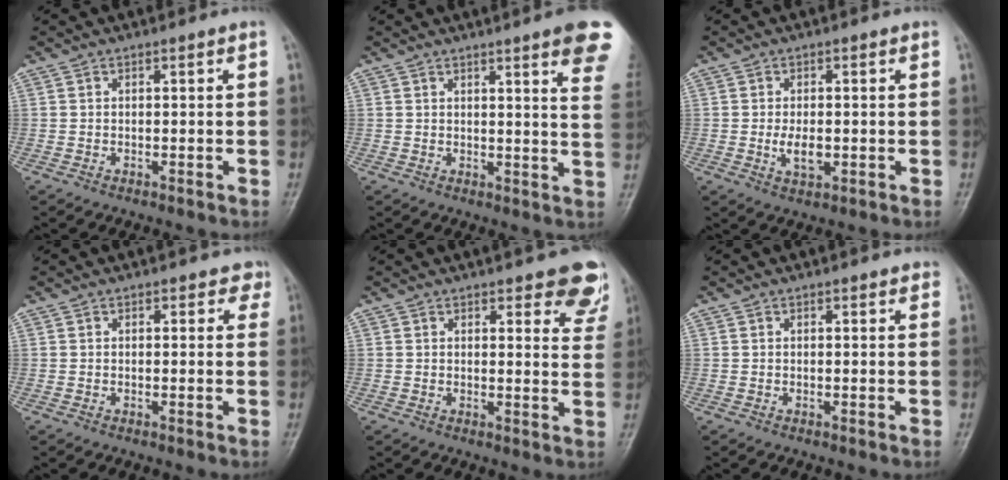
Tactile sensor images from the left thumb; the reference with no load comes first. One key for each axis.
{"total": 12.6, "fx": 7.6, "fy": 1.7, "fz": 9.9, "tx": -0.098, "ty": -0.028, "tz": 0.076}
{"total": 4.2, "fx": -0.5, "fy": 2.4, "fz": 3.4, "tx": -0.057, "ty": -0.005, "tz": -0.009}
{"total": 2.1, "fx": 1.2, "fy": 1.5, "fz": 0.9, "tx": 0.018, "ty": -0.001, "tz": 0.005}
{"total": 8.6, "fx": 6.2, "fy": 3.2, "fz": 5.0, "tx": -0.019, "ty": -0.032, "tz": 0.060}
{"total": 1.0, "fx": 0.6, "fy": 0.6, "fz": 0.5, "tx": 0.001, "ty": -0.002, "tz": 0.002}